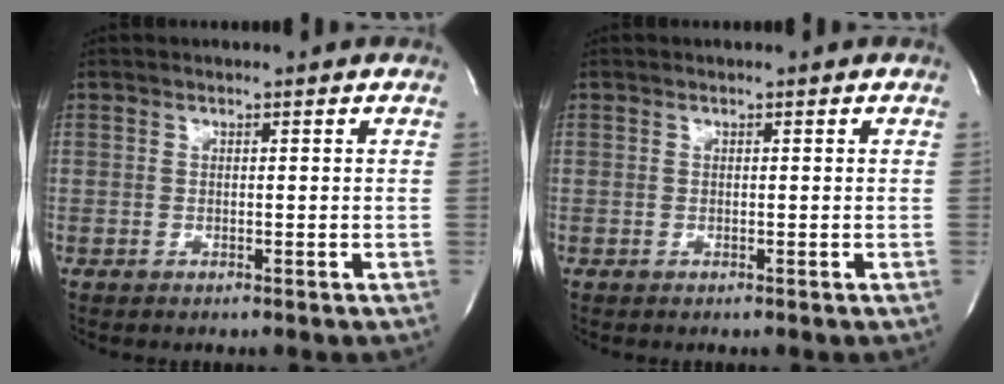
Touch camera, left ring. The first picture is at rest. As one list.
[{"total": 0.0}]